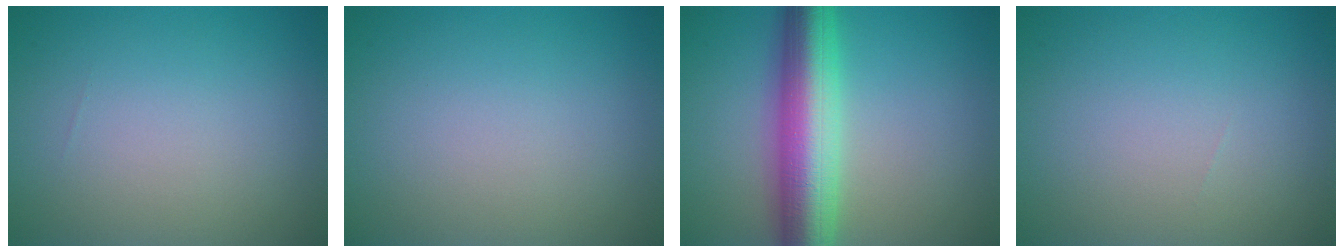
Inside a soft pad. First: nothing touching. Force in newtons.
{"total": 0.0}
{"total": 9.0, "press": 9.0, "slide": 0.4}
{"total": 0.0}